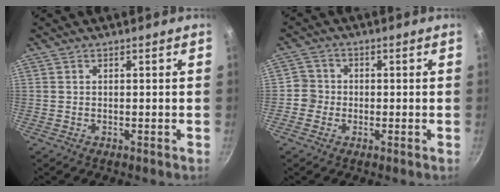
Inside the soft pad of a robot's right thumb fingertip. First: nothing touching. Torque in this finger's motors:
{"motor_torque": [-0.09, 0.19, 0.32, -0.08, -0.04]}